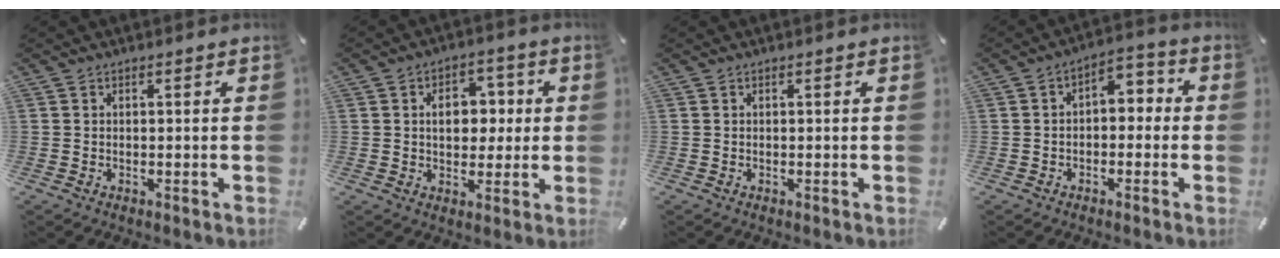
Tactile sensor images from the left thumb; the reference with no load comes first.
{"total": 9.1, "force": [1.1, 6.9, 5.9], "torque": [-0.069, 0.000, 0.012]}
{"total": 0.0}
{"total": 3.9, "force": [-1.4, 2.8, 2.3], "torque": [-0.036, 0.005, -0.035]}